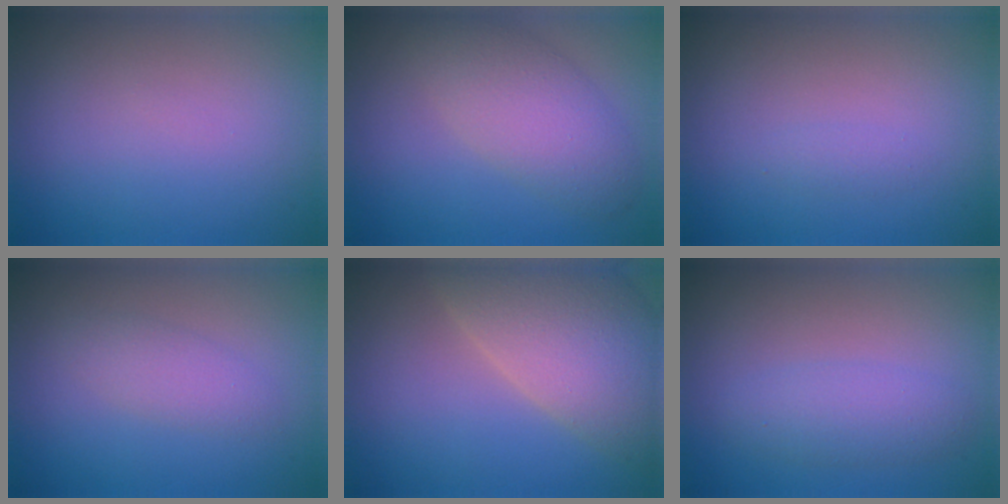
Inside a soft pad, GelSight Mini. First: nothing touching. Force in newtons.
{"total": 5.0, "press": 5.0, "slide": 0.4}
{"total": 0.6, "press": 0.6, "slide": 0.0}
{"total": 2.0, "press": 2.0, "slide": 0.1}
{"total": 9.5, "press": 9.4, "slide": 1.2}
{"total": 2.7, "press": 2.7, "slide": 0.0}